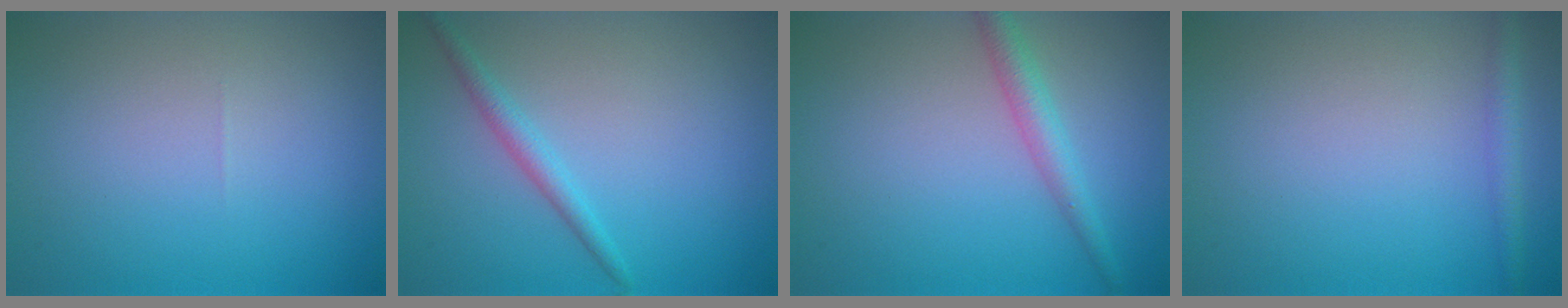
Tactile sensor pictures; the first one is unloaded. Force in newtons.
{"total": 1.8, "press": 1.8, "slide": 0.0}
{"total": 2.5, "press": 2.5, "slide": 0.0}
{"total": 1.6, "press": 1.6, "slide": 0.1}